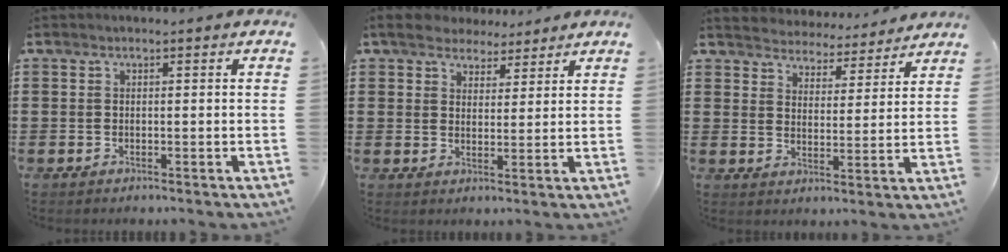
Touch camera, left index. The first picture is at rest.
{"total": 5.0, "force": [4.4, 2.3, 0.8], "torque": [-0.038, -0.001, 0.080]}
{"total": 4.4, "force": [4.3, 0.0, -0.7], "torque": [-0.012, -0.038, 0.073]}